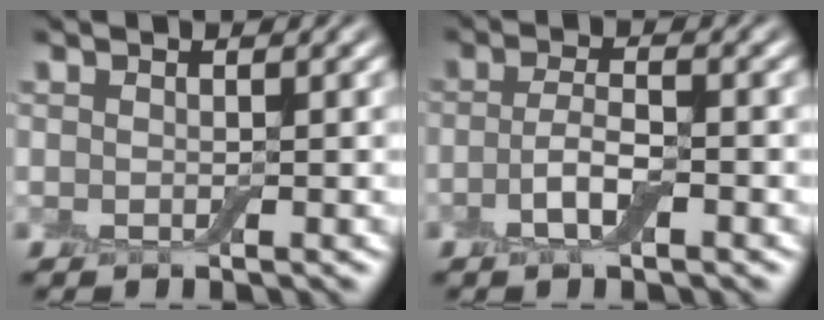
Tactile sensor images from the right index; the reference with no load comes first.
{"total": 3.0, "force": [-1.1, 1.0, 2.6], "torque": [-0.058, 0.001, -0.027]}